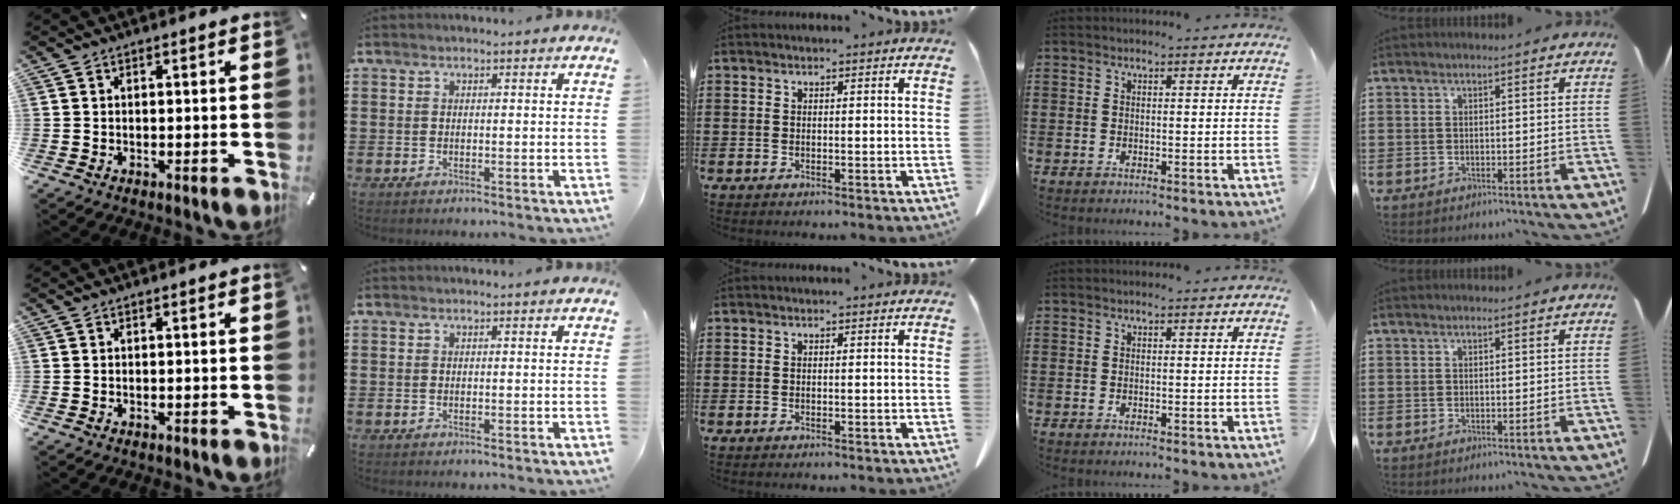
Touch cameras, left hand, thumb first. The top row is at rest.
{}